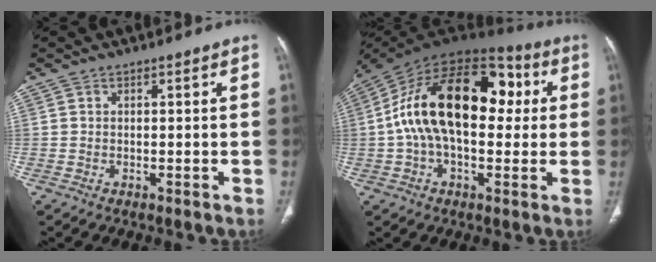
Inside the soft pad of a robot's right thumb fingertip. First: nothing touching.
{"total": 24.0, "force": [2.9, 13.6, 19.5], "torque": [-0.322, 0.048, 0.036]}